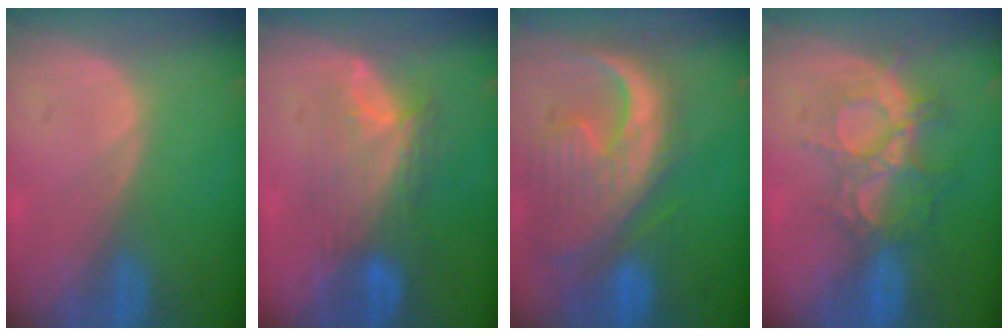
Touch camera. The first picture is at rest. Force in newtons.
{"total": 7.6, "press": 7.3, "slide": 2.2}
{"total": 13.4, "press": 11.5, "slide": 6.8}
{"total": 9.0, "press": 8.0, "slide": 4.0}